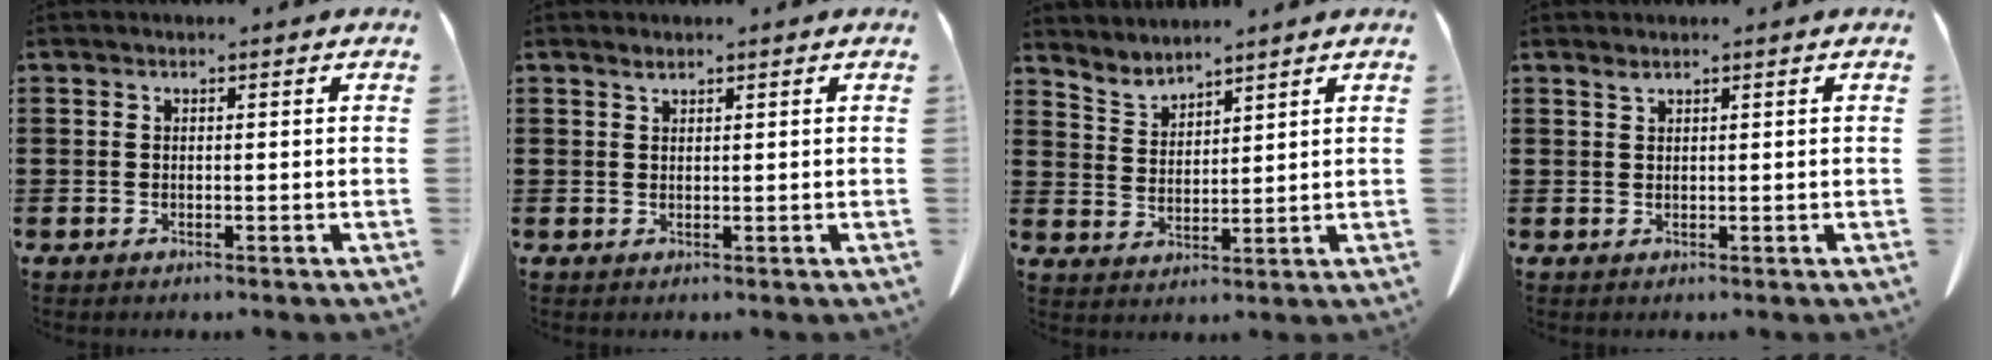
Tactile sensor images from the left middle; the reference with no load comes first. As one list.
[{"total": 0.9, "force": [0.8, 0.2, 0.4], "torque": [-0.010, -0.001, 0.016]}, {"total": 3.4, "force": [3.4, 0.5, 0.4], "torque": [-0.021, -0.017, 0.063]}, {"total": 1.0, "force": [0.8, 0.0, 0.6], "torque": [-0.013, -0.003, 0.017]}]